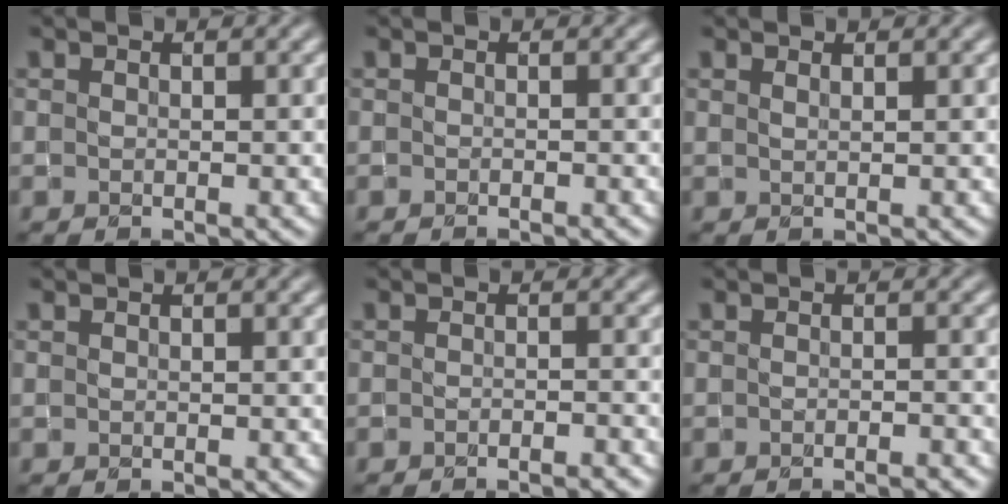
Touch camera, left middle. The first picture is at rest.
{"total": 0.8, "force": [-0.7, 0.0, 0.3], "torque": [-0.002, -0.005, -0.013]}
{"total": 0.8, "force": [0.5, 0.3, 0.5], "torque": [-0.002, 0.000, 0.005]}
{"total": 0.0}
{"total": 2.0, "force": [-1.7, 0.3, 1.0], "torque": [-0.009, 0.002, -0.025]}
{"total": 1.7, "force": [-1.3, 0.3, 1.0], "torque": [-0.006, -0.001, -0.023]}